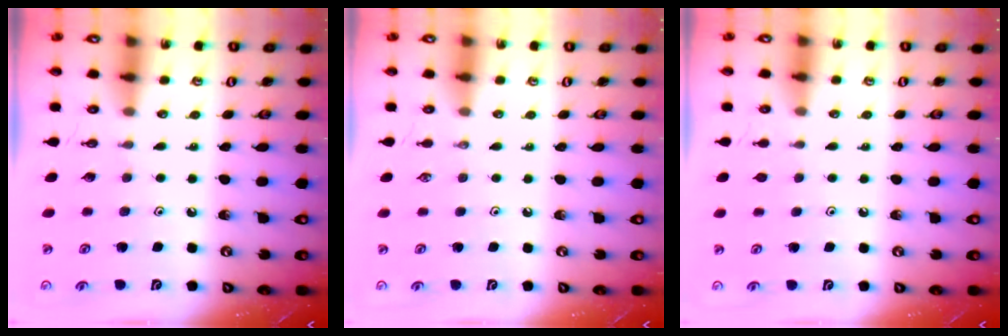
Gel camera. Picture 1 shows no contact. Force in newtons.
{"total": 0.0}
{"total": 0.8, "press": 0.7, "slide": 0.3}